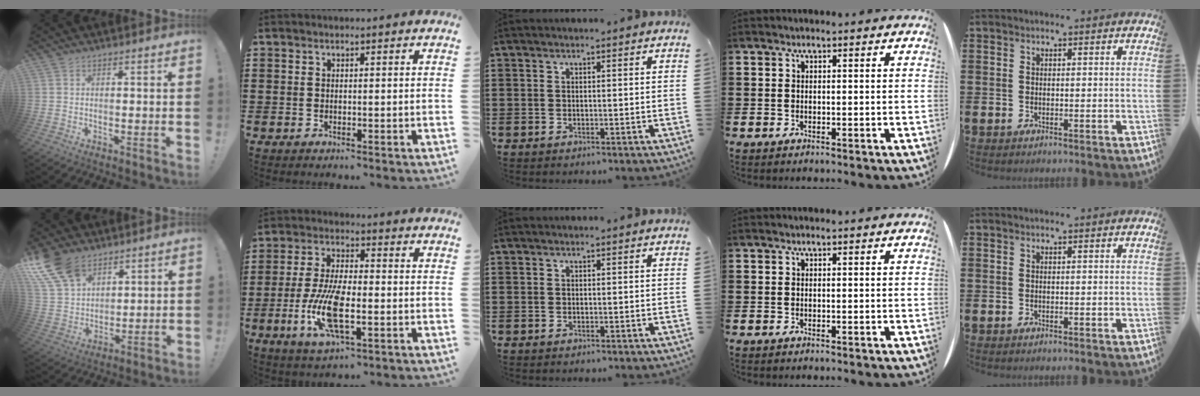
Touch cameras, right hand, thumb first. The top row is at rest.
{"thumb": {"total": 15.6, "force": [10.0, 9.2, 7.6], "torque": [-0.165, -0.057, 0.193]}, "index": {"total": 11.1, "force": [-3.1, 4.1, 9.8], "torque": [-0.220, -0.015, -0.059]}}